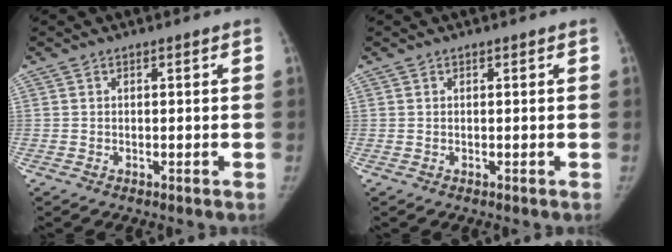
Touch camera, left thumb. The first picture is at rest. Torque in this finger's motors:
{"motor_torque": [0.04, 0.01, 0.45, -0.22, 0.02]}